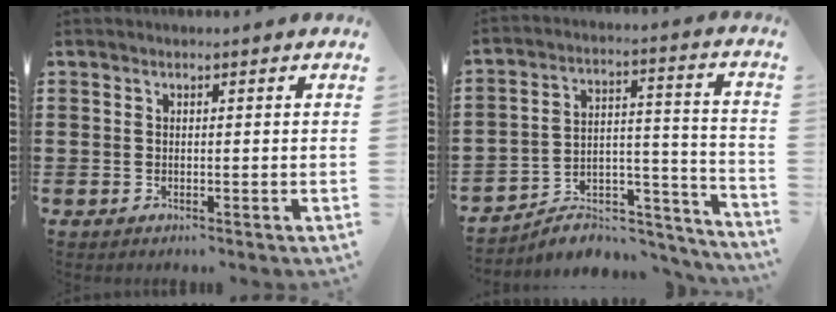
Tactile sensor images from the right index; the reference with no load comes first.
{"total": 6.6, "force": [-5.8, 2.4, 1.9], "torque": [-0.027, 0.014, -0.109]}